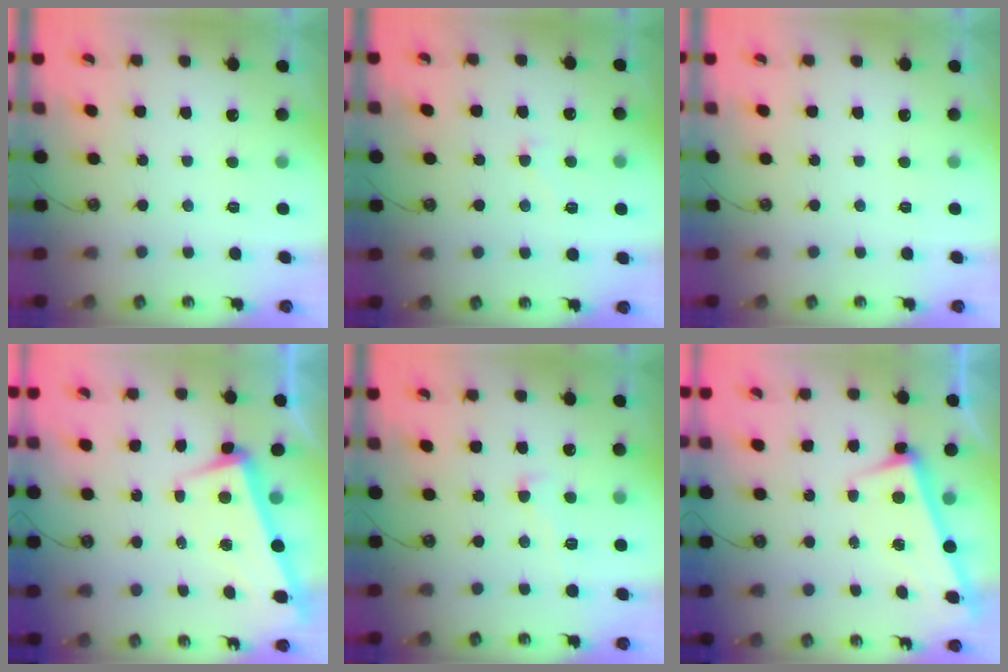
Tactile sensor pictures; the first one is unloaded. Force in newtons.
{"total": 3.0, "press": 2.9, "slide": 0.7}
{"total": 0.0}
{"total": 2.4, "press": 1.6, "slide": 1.8}
{"total": 0.8, "press": 0.2, "slide": 0.8}
{"total": 2.7, "press": 2.7, "slide": 0.7}